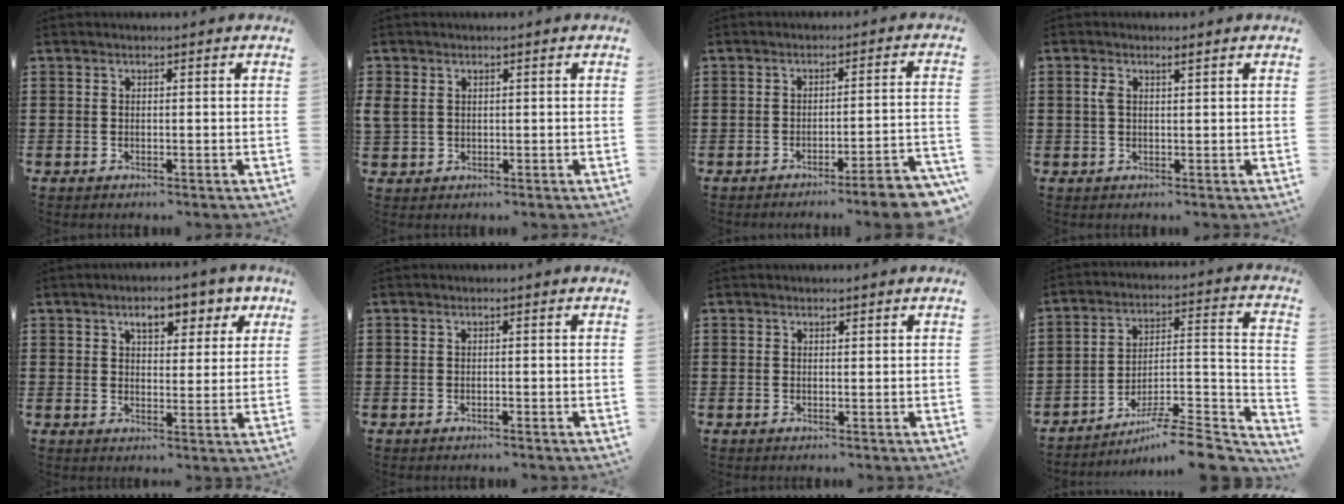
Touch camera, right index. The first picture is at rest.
{"total": 2.0, "force": [0.9, 1.5, 0.9], "torque": [-0.023, 0.008, 0.015]}
{"total": 4.5, "force": [-3.7, -0.2, 2.5], "torque": [-0.043, -0.013, -0.071]}
{"total": 1.9, "force": [0.7, 0.7, 1.6], "torque": [-0.034, 0.005, 0.010]}
{"total": 5.5, "force": [3.6, 2.6, 3.3], "torque": [-0.056, 0.003, 0.057]}
{"total": 0.0}
{"total": 0.6, "force": [0.4, 0.3, 0.2], "torque": [-0.005, 0.001, 0.009]}
{"total": 8.2, "force": [-6.9, 0.8, 4.3], "torque": [-0.059, 0.002, -0.137]}